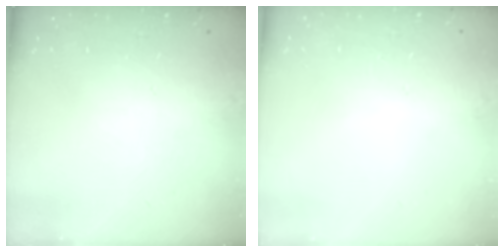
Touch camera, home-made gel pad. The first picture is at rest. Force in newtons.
{"total": 0.0}